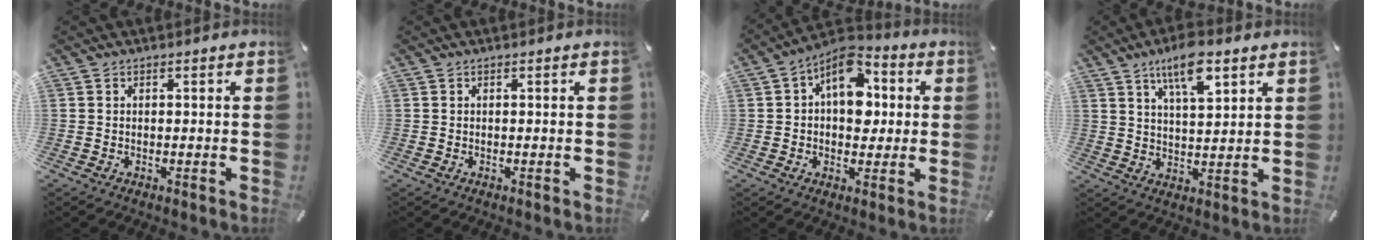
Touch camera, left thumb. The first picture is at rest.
{"total": 0.0}
{"total": 11.4, "force": [3.0, 7.9, 7.6], "torque": [-0.119, -0.019, 0.054]}
{"total": 9.9, "force": [6.4, 3.5, 6.6], "torque": [-0.112, -0.021, 0.109]}